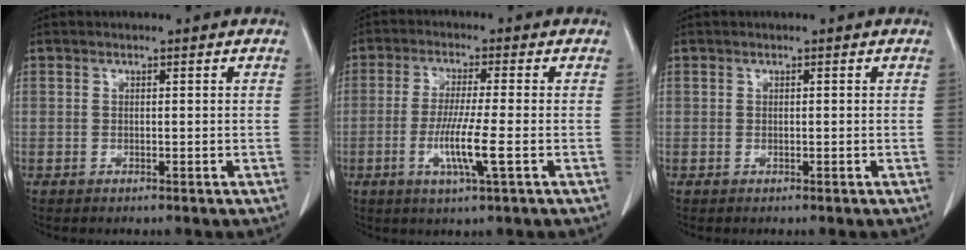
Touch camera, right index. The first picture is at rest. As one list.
[{"total": 6.9, "force": [-1.9, -0.4, 6.7], "torque": [-0.128, -0.016, -0.037]}, {"total": 0.0}]